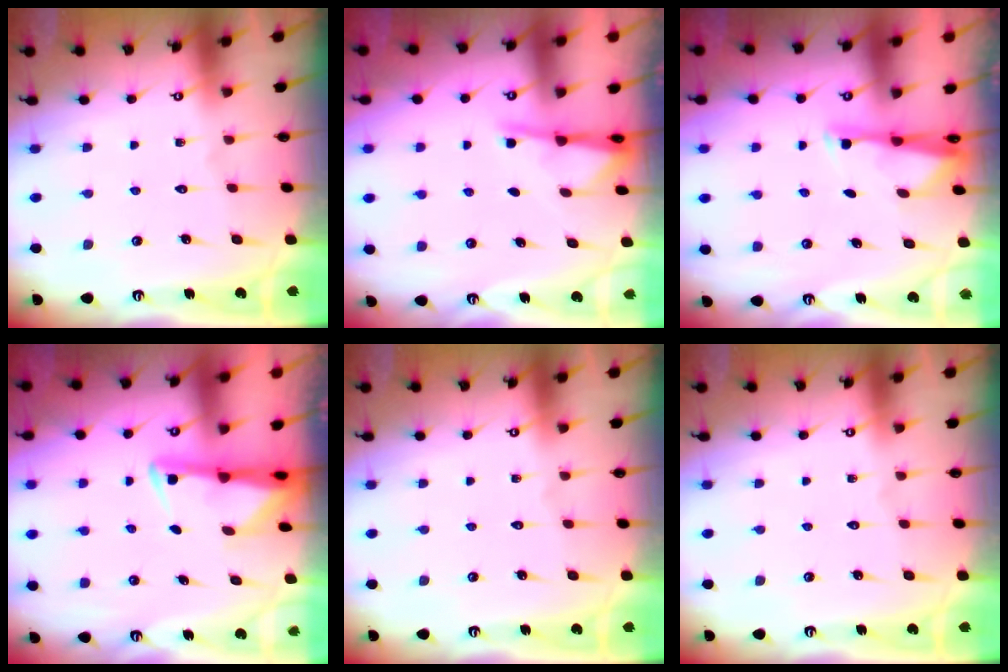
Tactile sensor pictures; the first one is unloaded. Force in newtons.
{"total": 1.9, "press": 1.9, "slide": 0.3}
{"total": 2.8, "press": 2.8, "slide": 0.5}
{"total": 2.8, "press": 2.7, "slide": 0.6}
{"total": 0.0}
{"total": 0.0}